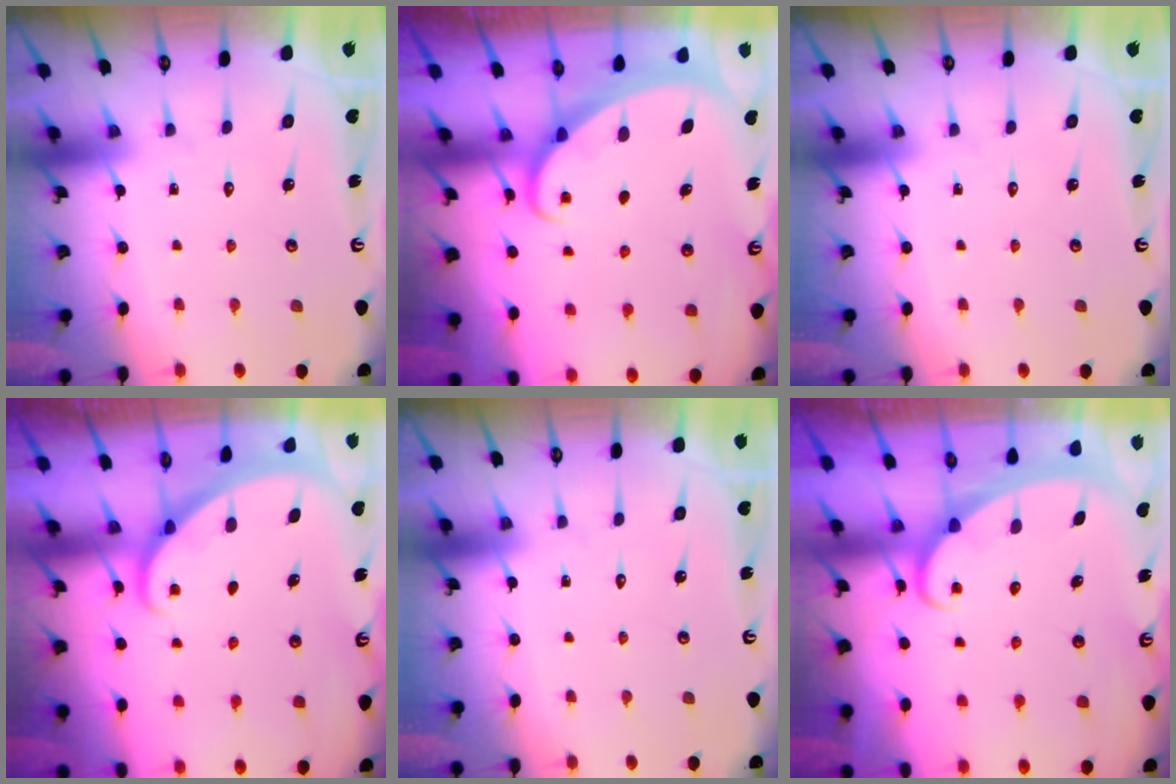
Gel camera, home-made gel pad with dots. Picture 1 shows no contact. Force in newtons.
{"total": 1.7, "press": 1.7, "slide": 0.2}
{"total": 0.0}
{"total": 1.5, "press": 1.5, "slide": 0.1}
{"total": 0.0}
{"total": 2.5, "press": 2.5, "slide": 0.4}